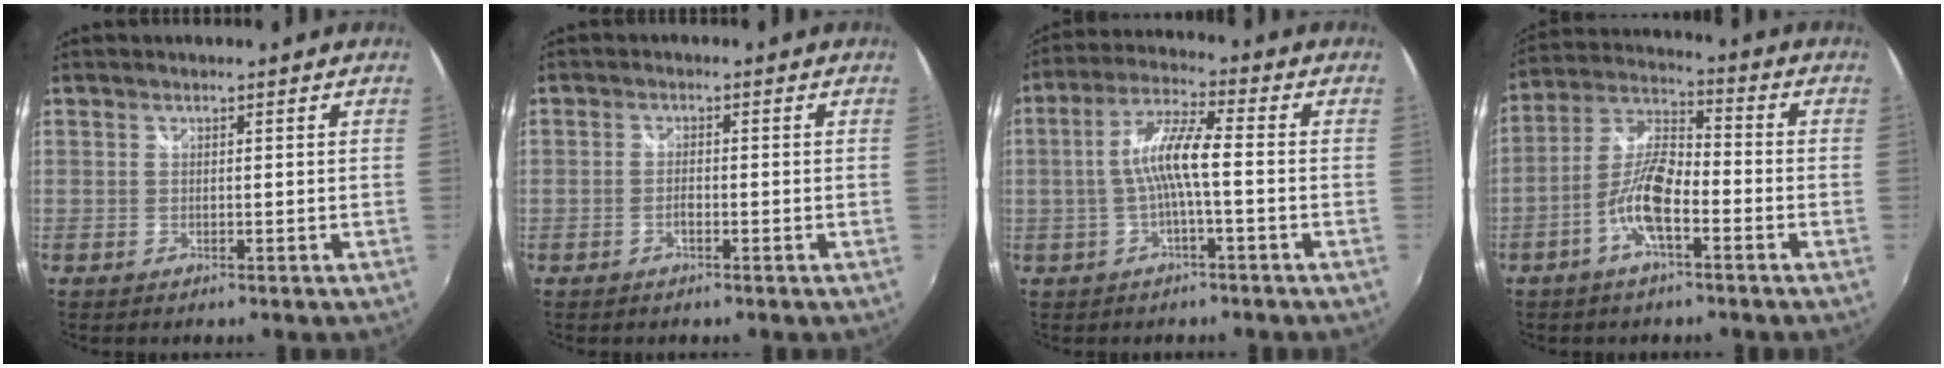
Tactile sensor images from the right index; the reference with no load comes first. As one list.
[{"total": 1.6, "force": [-0.7, 0.7, 1.3], "torque": [-0.028, 0.002, -0.016]}, {"total": 7.7, "force": [-1.2, 0.7, 7.6], "torque": [-0.163, 0.015, -0.021]}, {"total": 9.7, "force": [-4.2, 3.0, 8.2], "torque": [-0.178, 0.008, -0.084]}]